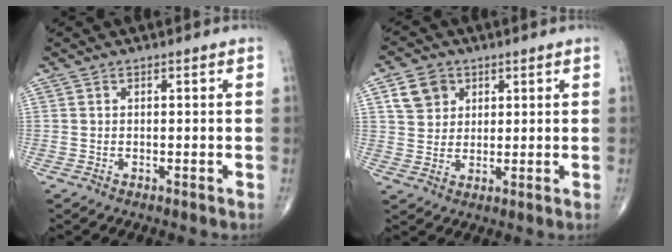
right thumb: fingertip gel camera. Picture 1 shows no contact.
{"total": 6.6, "force": [2.8, 5.4, 2.5], "torque": [-0.023, -0.005, 0.052]}